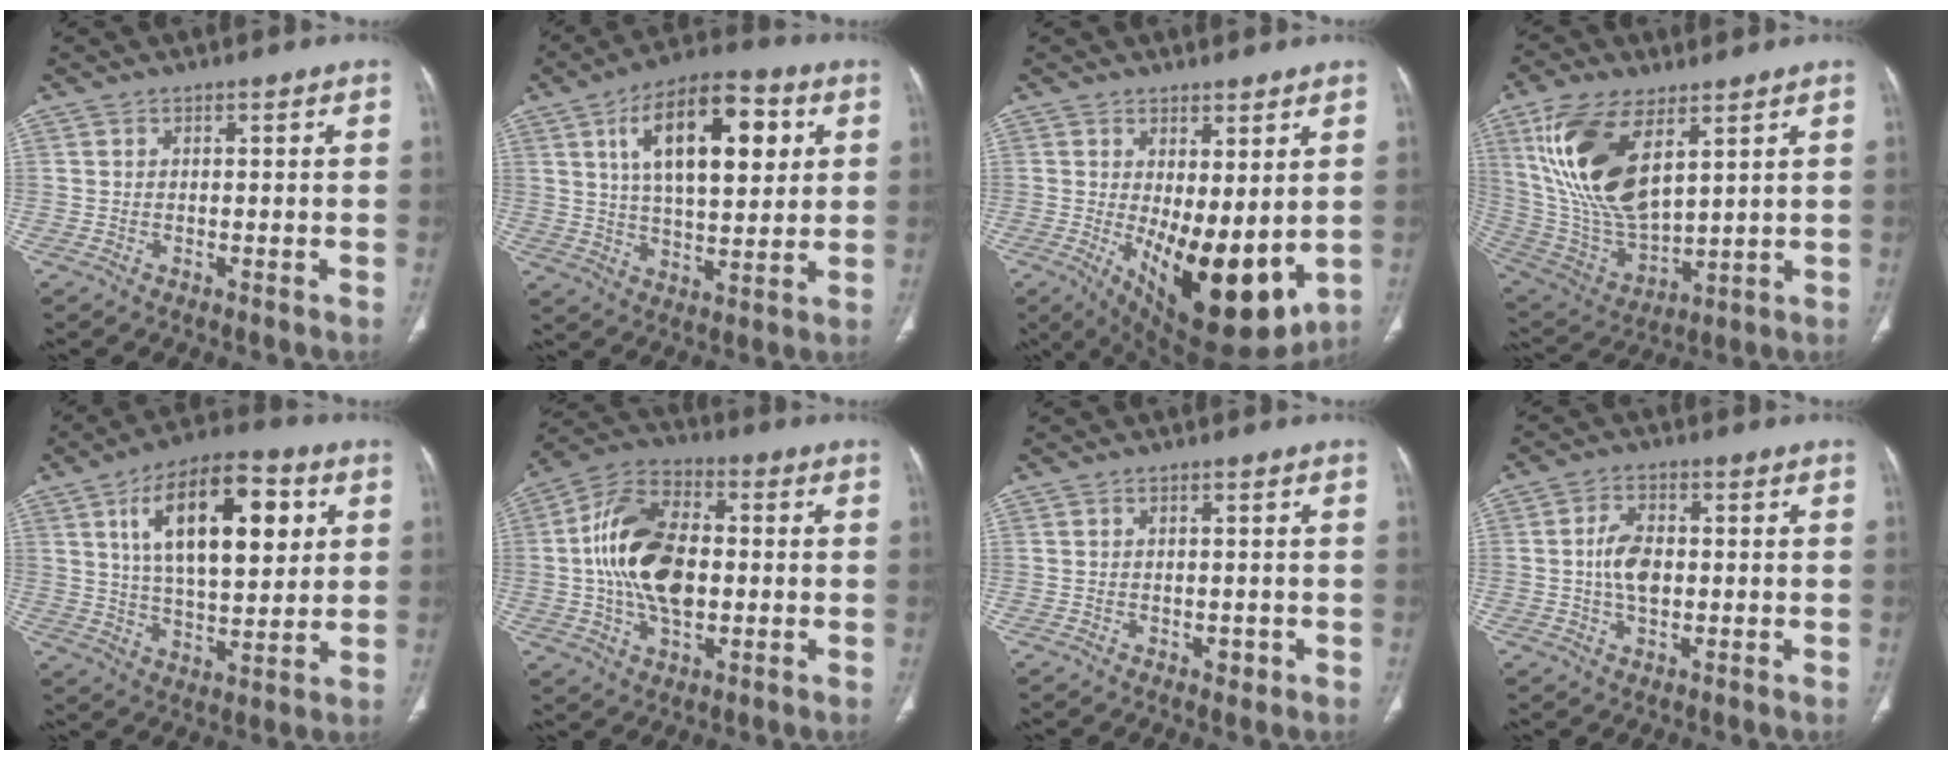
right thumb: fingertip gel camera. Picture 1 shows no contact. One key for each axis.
{"total": 19.0, "fx": 6.2, "fy": 8.8, "fz": 15.6, "tx": -0.222, "ty": -0.005, "tz": 0.099}
{"total": 16.5, "fx": -1.3, "fy": 6.9, "fz": 14.9, "tx": -0.217, "ty": -0.039, "tz": 0.005}
{"total": 19.2, "fx": 8.0, "fy": 8.9, "fz": 14.9, "tx": -0.290, "ty": -0.030, "tz": 0.168}
{"total": 20.5, "fx": 6.6, "fy": 9.4, "fz": 17.0, "tx": -0.246, "ty": -0.009, "tz": 0.107}
{"total": 17.4, "fx": -0.1, "fy": 10.4, "fz": 14.0, "tx": -0.250, "ty": 0.022, "tz": -0.005}
{"total": 1.6, "fx": -0.5, "fy": 1.1, "fz": 1.0, "tx": -0.007, "ty": 0.001, "tz": -0.004}
{"total": 6.2, "fx": -0.1, "fy": 3.8, "fz": 4.9, "tx": -0.089, "ty": 0.008, "tz": -0.004}